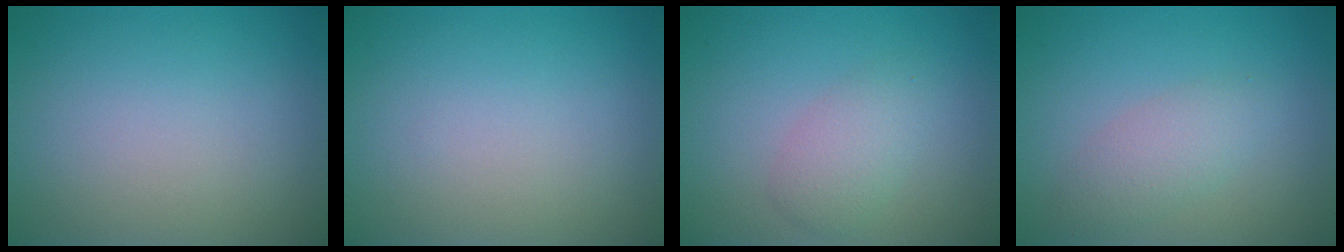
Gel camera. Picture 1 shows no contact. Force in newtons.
{"total": 0.0}
{"total": 2.5, "press": 2.5, "slide": 0.1}
{"total": 2.4, "press": 2.4, "slide": 0.2}